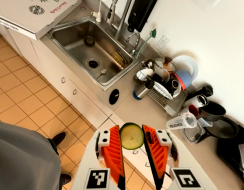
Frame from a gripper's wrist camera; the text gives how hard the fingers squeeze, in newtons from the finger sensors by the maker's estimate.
{"total": 7.7, "left": 7.2, "right": 8.3}